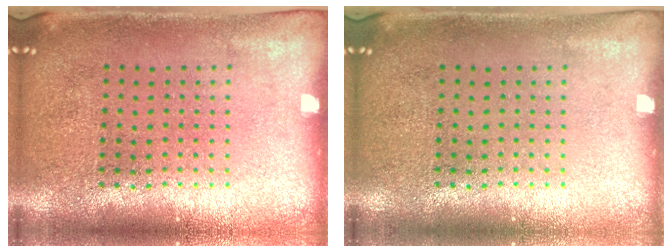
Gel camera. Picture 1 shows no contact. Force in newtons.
{"total": 0.0}